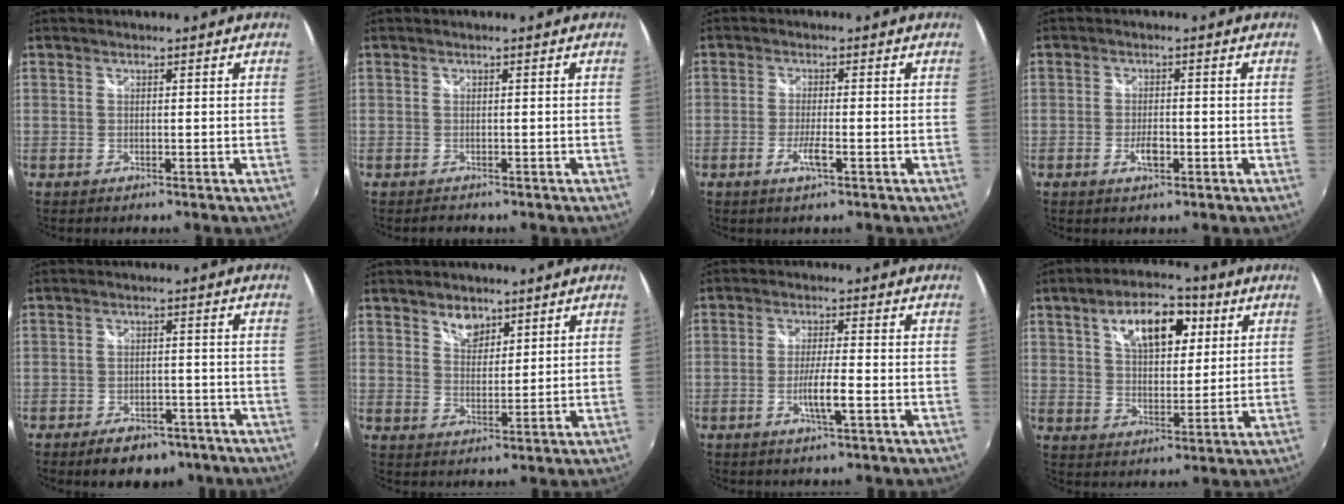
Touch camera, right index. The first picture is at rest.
{"total": 0.0}
{"total": 3.4, "force": [-1.6, 0.3, 3.0], "torque": [-0.063, -0.005, -0.031]}
{"total": 3.0, "force": [-1.2, 1.4, 2.4], "torque": [-0.046, -0.002, -0.023]}
{"total": 8.8, "force": [-6.3, 4.6, 4.0], "torque": [-0.087, 0.004, -0.080]}
{"total": 4.4, "force": [3.1, 2.6, 1.8], "torque": [-0.018, 0.001, 0.053]}
{"total": 4.7, "force": [-1.8, 0.0, 4.3], "torque": [-0.081, -0.005, -0.034]}
{"total": 12.6, "force": [5.4, 6.4, 9.4], "torque": [-0.151, 0.025, 0.088]}